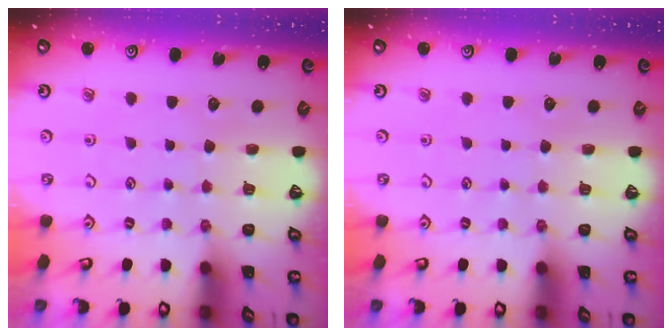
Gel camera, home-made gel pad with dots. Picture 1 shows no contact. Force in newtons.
{"total": 0.0}